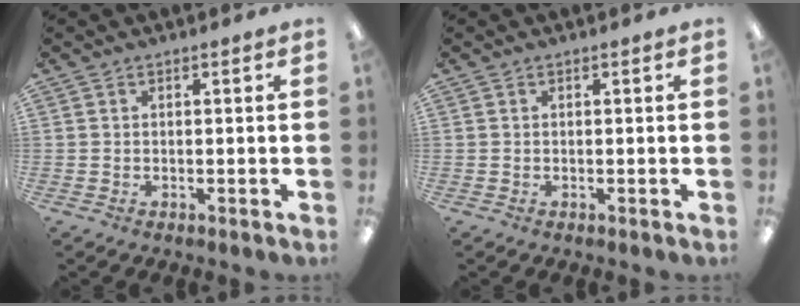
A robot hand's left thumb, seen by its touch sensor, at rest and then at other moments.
{"total": 0.0}